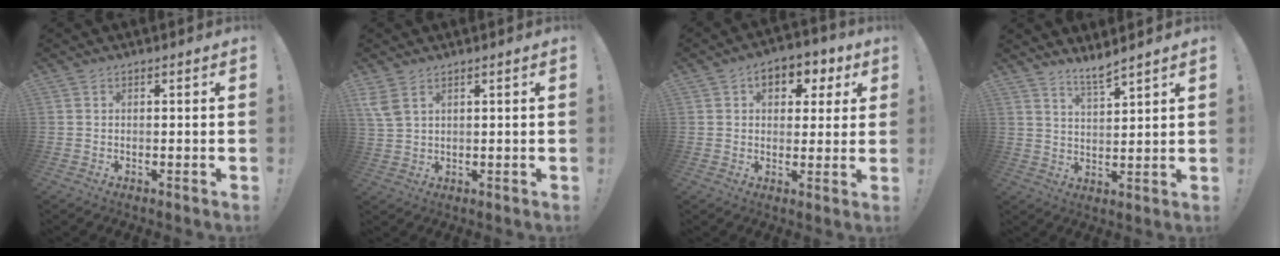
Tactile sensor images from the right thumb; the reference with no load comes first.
{"total": 4.8, "force": [2.9, 2.2, 3.1], "torque": [-0.068, -0.011, 0.055]}
{"total": 7.8, "force": [2.8, 5.6, 4.6], "torque": [-0.051, -0.010, 0.051]}
{"total": 5.3, "force": [4.9, 0.1, 2.2], "torque": [-0.044, -0.032, 0.085]}